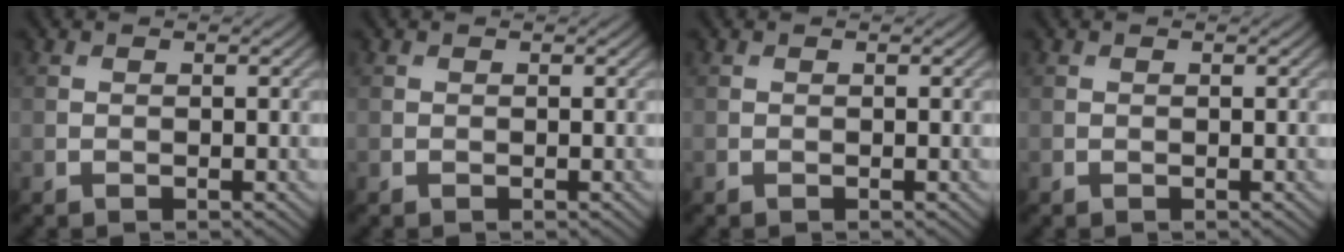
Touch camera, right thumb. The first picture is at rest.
{"total": 0.0}
{"total": 0.0}
{"total": 0.0}